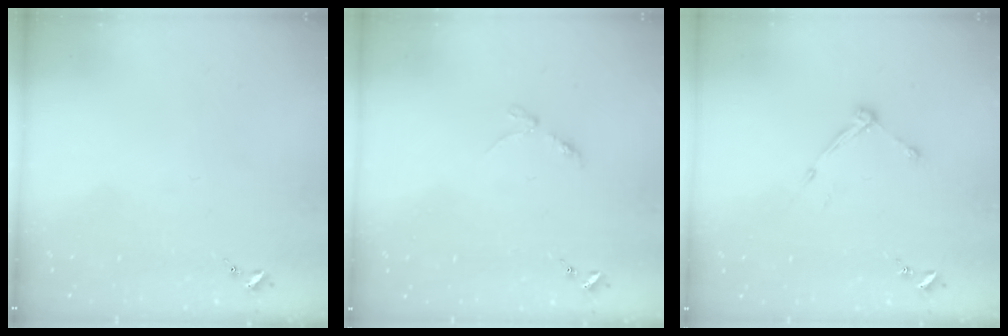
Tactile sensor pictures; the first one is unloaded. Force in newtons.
{"total": 2.9, "press": 2.8, "slide": 0.4}
{"total": 5.1, "press": 5.1, "slide": 0.6}